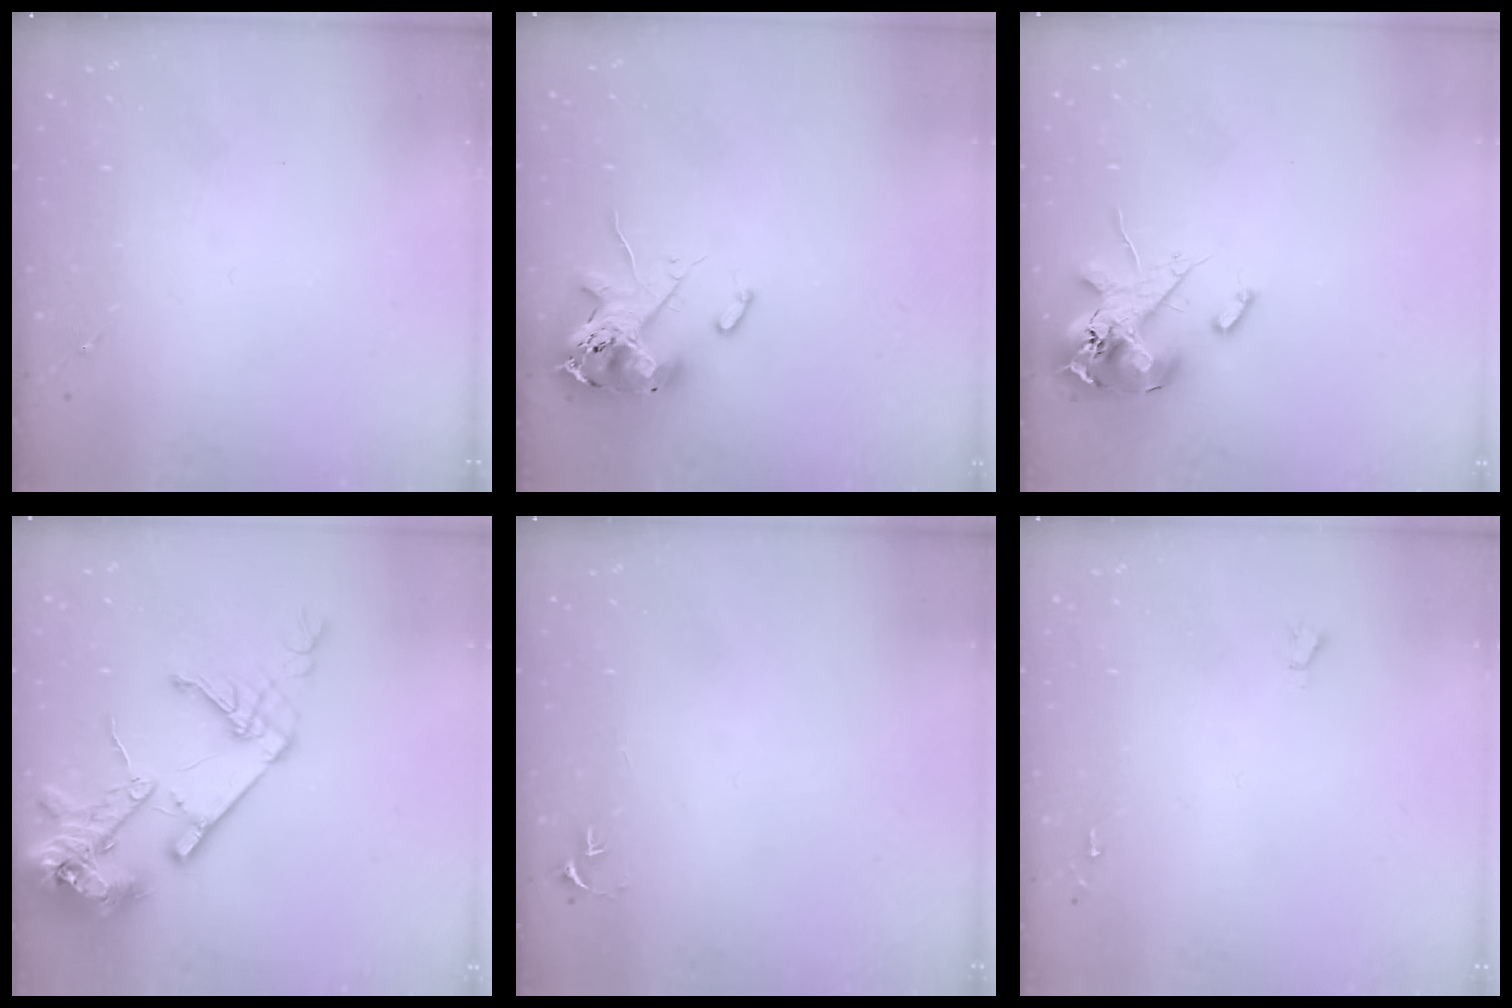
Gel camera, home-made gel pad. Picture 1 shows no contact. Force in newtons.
{"total": 12.5, "press": 12.3, "slide": 2.0}
{"total": 14.1, "press": 13.9, "slide": 2.5}
{"total": 18.4, "press": 18.2, "slide": 2.5}
{"total": 2.7, "press": 2.7, "slide": 0.3}
{"total": 1.6, "press": 1.6, "slide": 0.1}